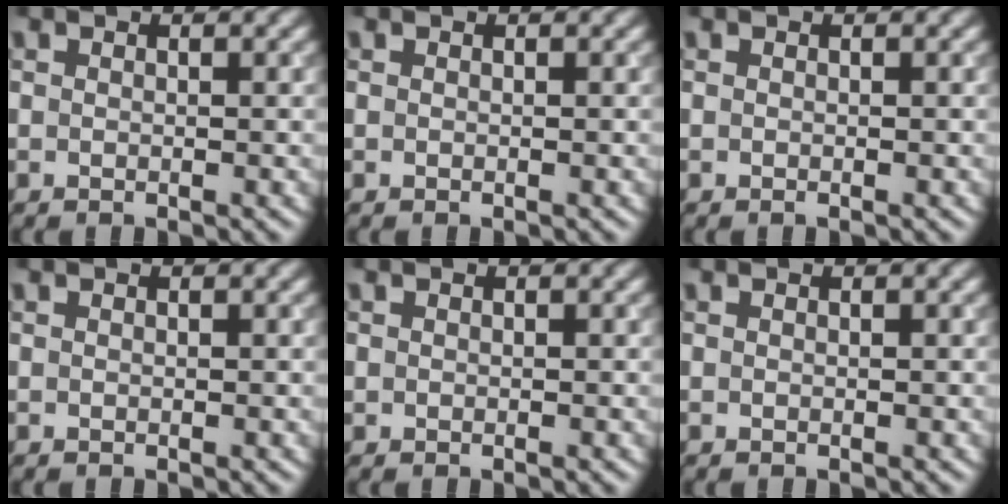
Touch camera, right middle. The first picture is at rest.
{"total": 0.0}
{"total": 0.0}
{"total": 0.0}
{"total": 0.0}
{"total": 0.0}